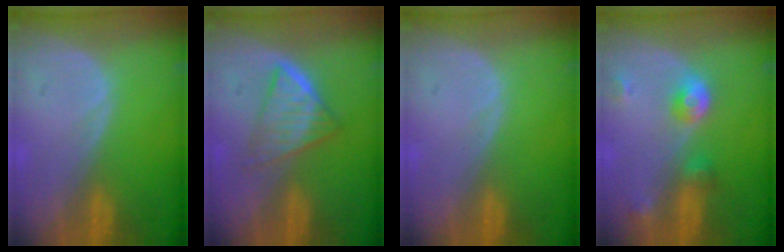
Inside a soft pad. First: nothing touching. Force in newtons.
{"total": 6.5, "press": 5.5, "slide": 3.5}
{"total": 0.0}
{"total": 4.8, "press": 4.4, "slide": 2.0}